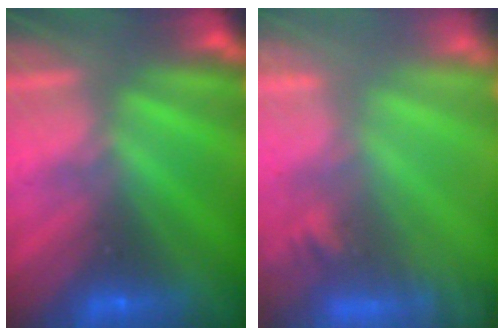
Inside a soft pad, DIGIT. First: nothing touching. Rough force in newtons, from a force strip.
{"total": 5.7}